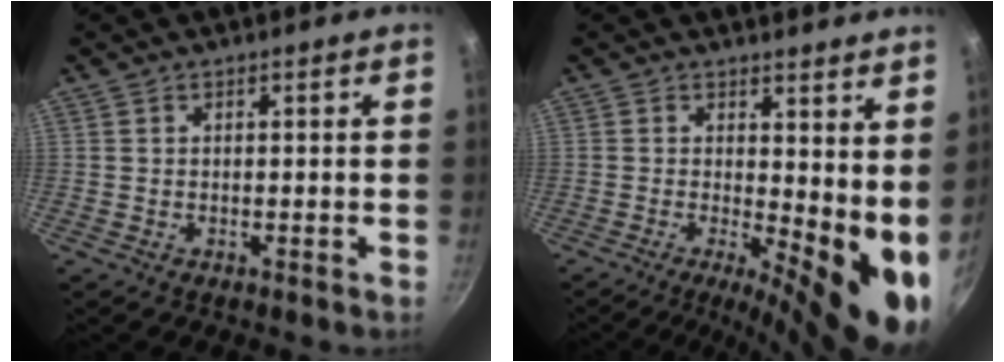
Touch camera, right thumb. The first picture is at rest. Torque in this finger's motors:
{"motor_torque": [0.35, 1.36, 0.50, -0.38, 0.37]}